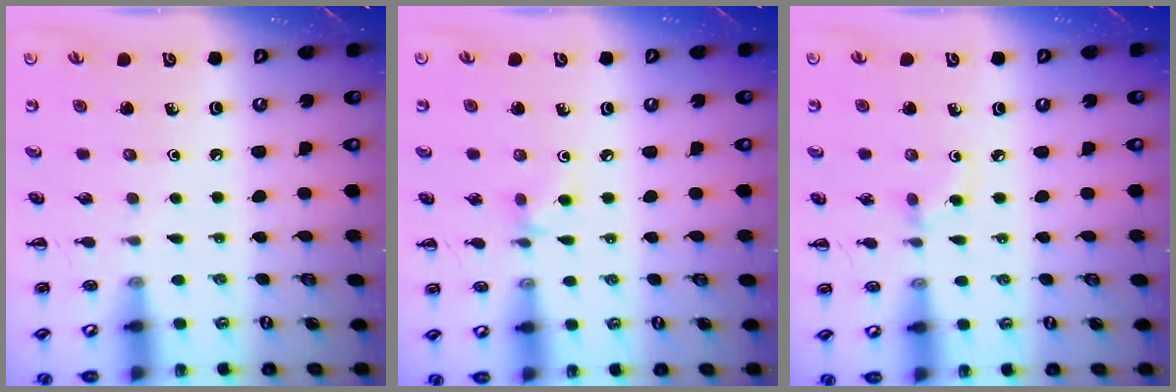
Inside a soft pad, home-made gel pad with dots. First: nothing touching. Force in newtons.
{"total": 4.4, "press": 4.2, "slide": 1.4}
{"total": 2.6, "press": 2.3, "slide": 1.1}